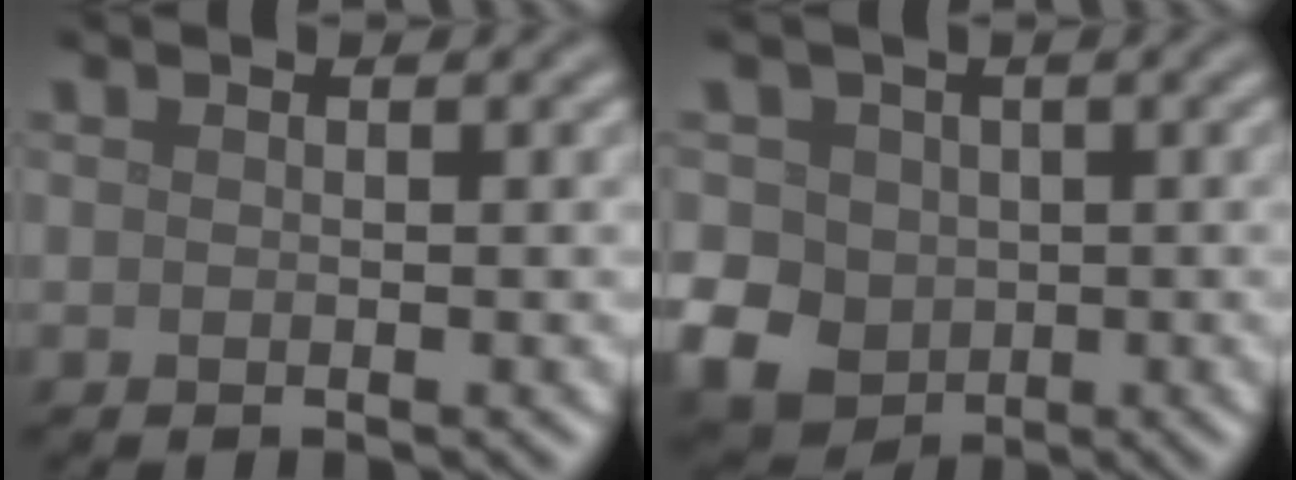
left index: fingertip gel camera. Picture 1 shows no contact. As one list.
[{"total": 9.8, "force": [-0.8, 8.8, 4.2], "torque": [-0.077, 0.008, -0.051]}]